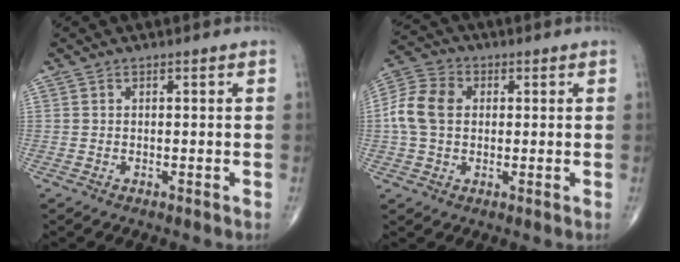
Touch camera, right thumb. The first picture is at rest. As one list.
[{"total": 9.0, "force": [0.7, 6.8, 5.9], "torque": [-0.116, 0.021, 0.005]}]